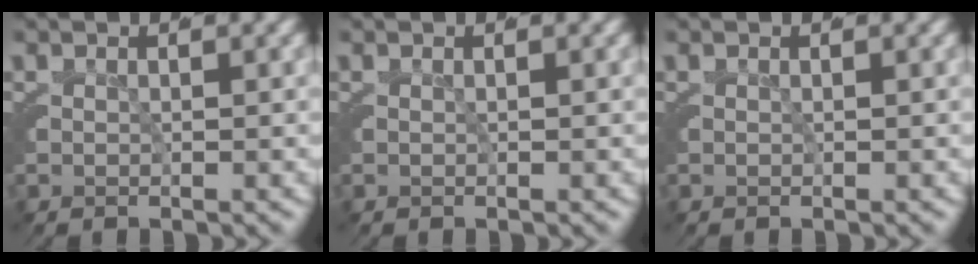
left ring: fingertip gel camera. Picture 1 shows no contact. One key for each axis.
{"total": 0.0}
{"total": 0.0}